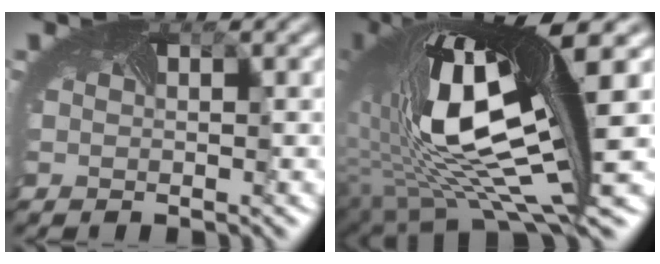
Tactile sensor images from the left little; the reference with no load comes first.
{"total": 13.4, "force": [0.9, 4.8, 12.5], "torque": [-0.257, -0.019, 0.033]}